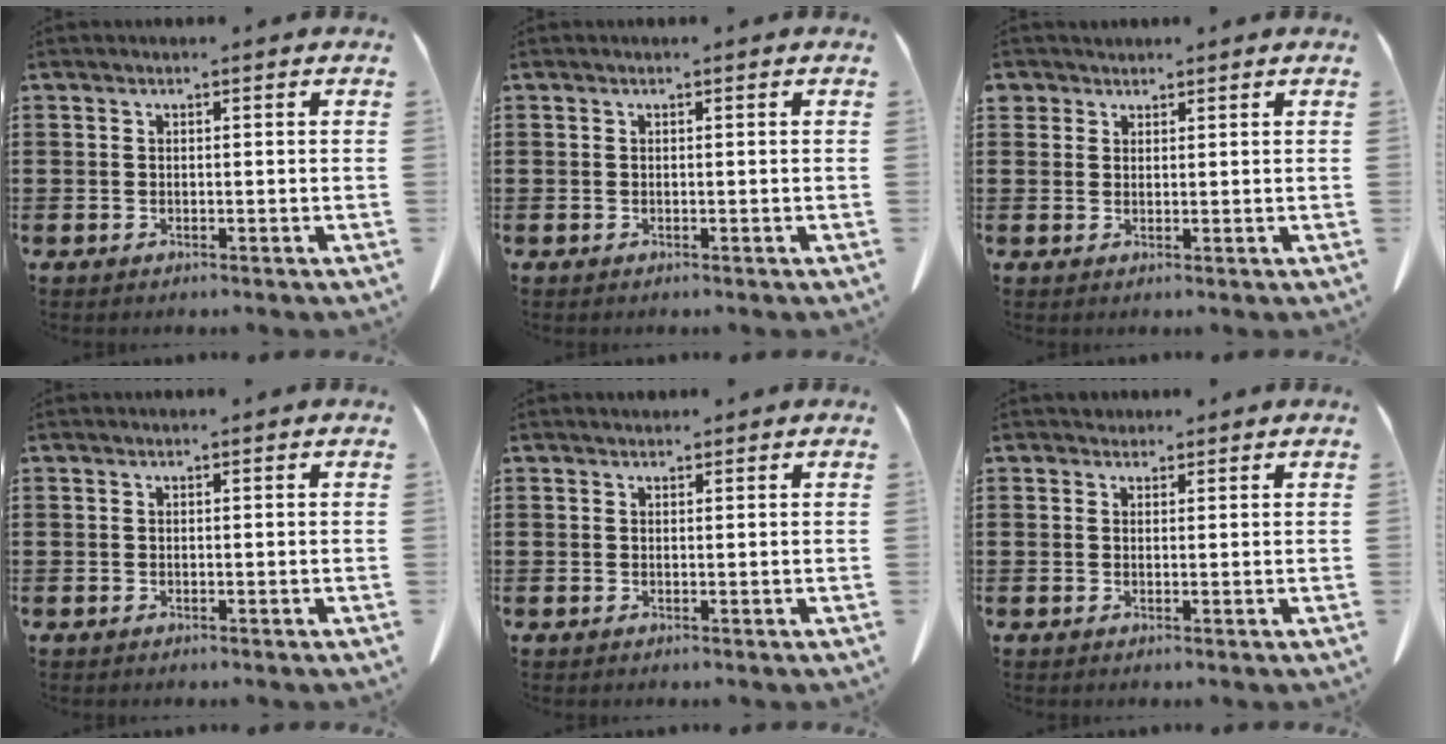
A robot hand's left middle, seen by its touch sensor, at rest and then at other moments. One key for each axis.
{"total": 0.0}
{"total": 1.9, "fx": 1.5, "fy": 1.2, "fz": 0.1, "tx": -0.007, "ty": 0.005, "tz": 0.031}
{"total": 0.0}
{"total": 0.6, "fx": 0.5, "fy": 0.3, "fz": 0.0, "tx": -0.002, "ty": 0.001, "tz": 0.011}
{"total": 1.3, "fx": 1.1, "fy": 0.7, "fz": 0.1, "tx": 0.003, "ty": 0.000, "tz": 0.019}